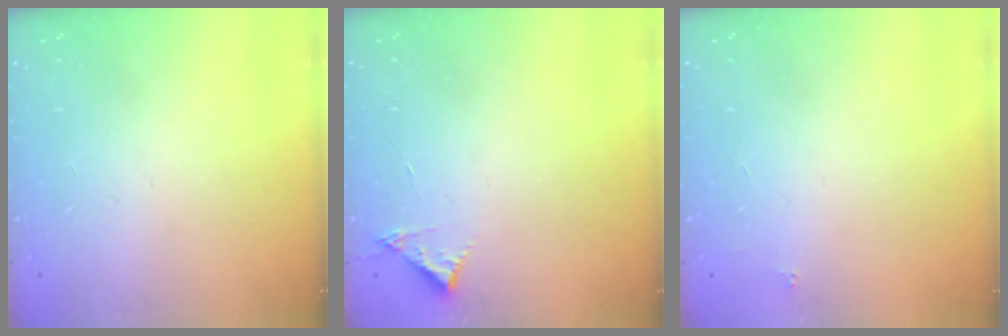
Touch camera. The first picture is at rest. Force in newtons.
{"total": 3.7, "press": 3.7, "slide": 0.1}
{"total": 1.8, "press": 1.7, "slide": 0.1}